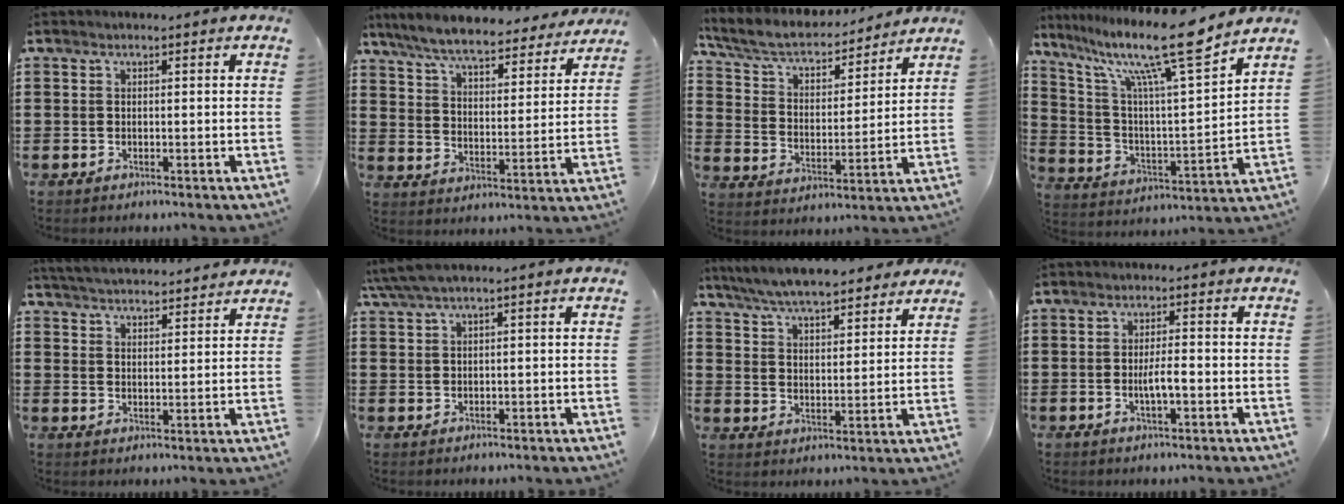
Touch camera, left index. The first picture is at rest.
{"total": 8.0, "force": [7.4, 0.6, 3.1], "torque": [-0.093, -0.043, 0.129]}
{"total": 5.8, "force": [5.1, 1.6, 2.4], "torque": [-0.071, -0.032, 0.082]}
{"total": 15.2, "force": [11.1, 1.7, 10.2], "torque": [-0.205, -0.061, 0.178]}
{"total": 4.3, "force": [4.2, 0.0, 0.5], "torque": [-0.026, -0.021, 0.075]}
{"total": 2.1, "force": [1.1, -0.1, 1.8], "torque": [-0.042, -0.005, 0.017]}
{"total": 6.8, "force": [6.5, 0.7, 1.9], "torque": [-0.065, -0.027, 0.116]}
{"total": 3.4, "force": [-0.8, 0.7, 3.3], "torque": [-0.063, -0.001, -0.018]}